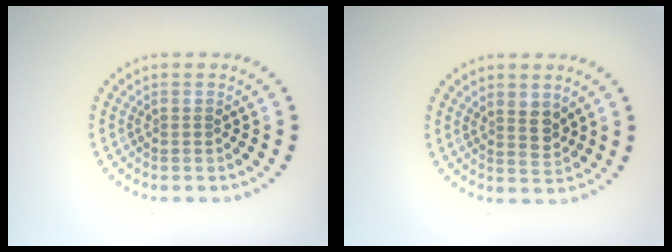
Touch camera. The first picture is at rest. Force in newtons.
{"total": 2.1, "press": 1.8, "slide": 0.9}